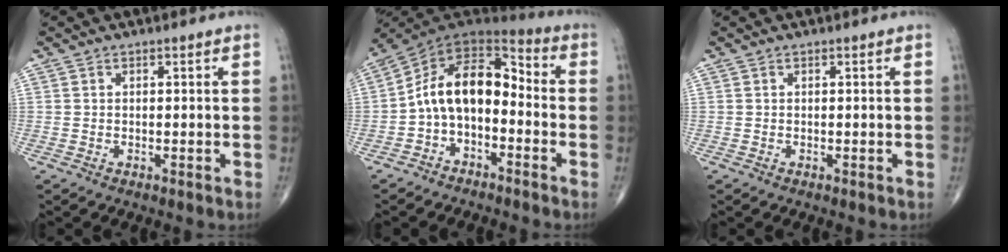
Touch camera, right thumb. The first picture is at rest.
{"total": 13.0, "force": [-2.6, 8.0, 9.9], "torque": [-0.144, 0.075, -0.059]}
{"total": 0.0}